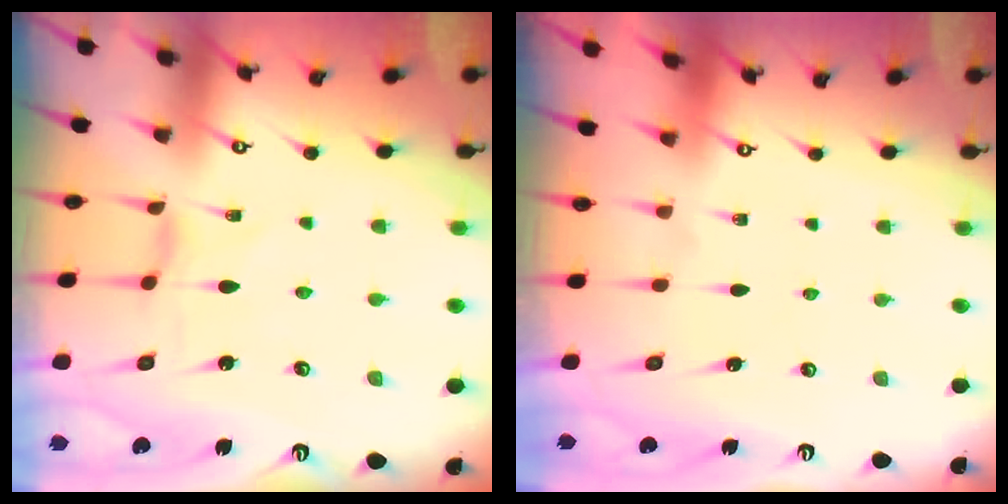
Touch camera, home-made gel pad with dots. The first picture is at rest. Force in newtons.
{"total": 0.0}